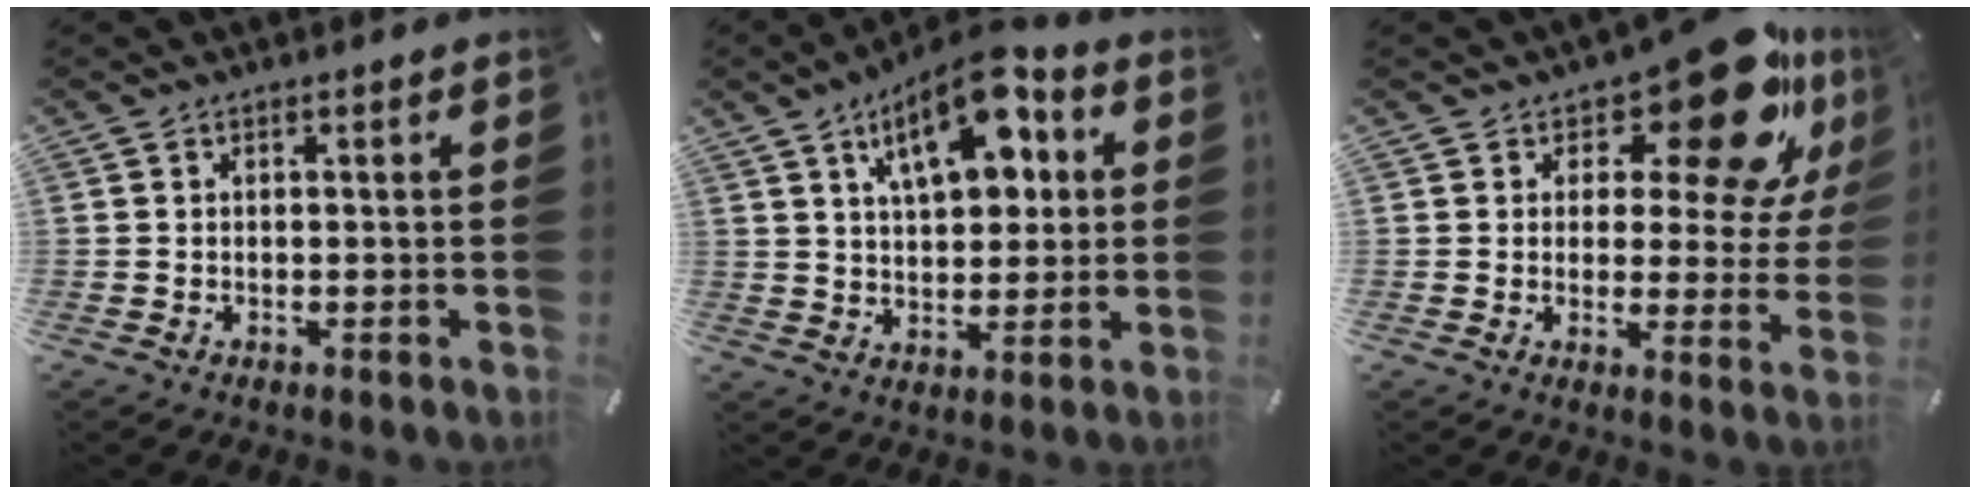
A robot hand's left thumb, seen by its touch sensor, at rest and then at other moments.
{"total": 14.7, "force": [6.5, 7.7, 10.7], "torque": [-0.157, -0.017, 0.110]}
{"total": 17.9, "force": [11.6, 7.1, 11.6], "torque": [-0.158, -0.083, 0.190]}